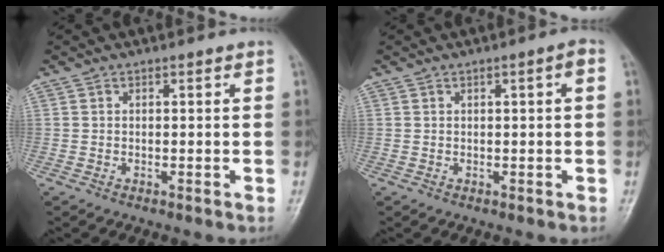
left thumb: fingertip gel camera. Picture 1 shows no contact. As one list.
[{"total": 1.9, "force": [0.4, 0.2, 1.9], "torque": [-0.032, 0.005, 0.006]}]